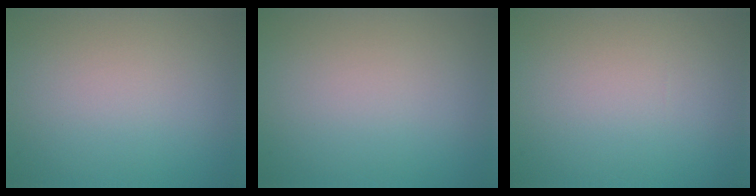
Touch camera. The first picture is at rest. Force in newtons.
{"total": 0.0}
{"total": 0.0}